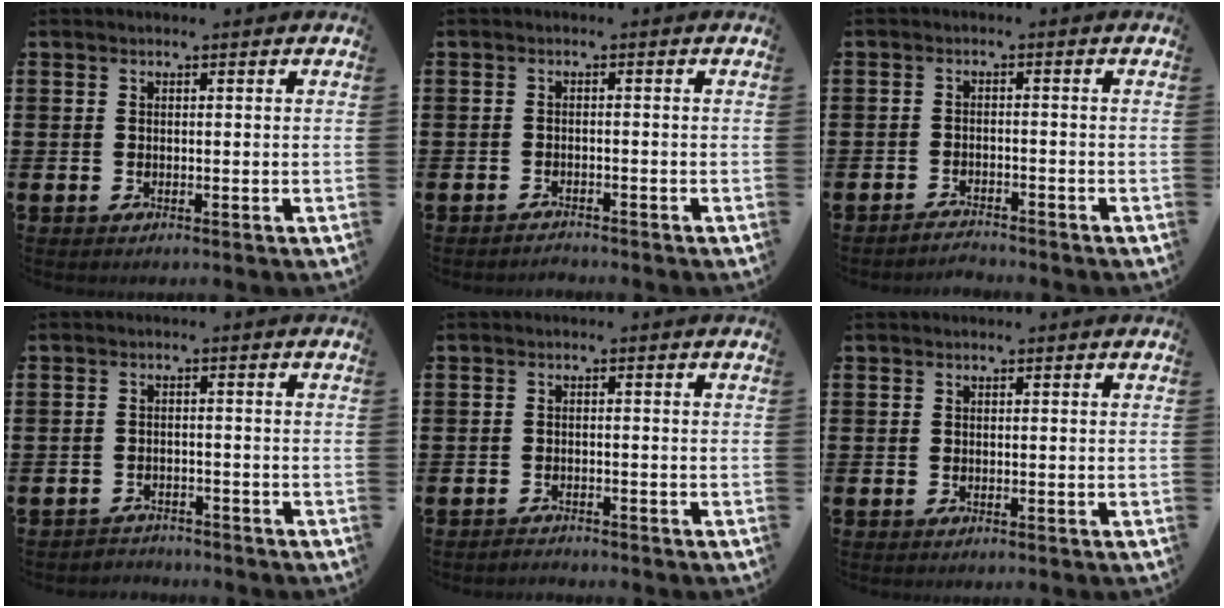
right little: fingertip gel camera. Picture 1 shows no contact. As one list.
[{"total": 1.2, "force": [-1.2, 0.0, -0.1], "torque": [-0.002, 0.004, -0.026]}, {"total": 2.0, "force": [-1.9, -0.1, -0.1], "torque": [-0.003, 0.005, -0.042]}, {"total": 1.7, "force": [-1.6, 0.3, -0.3], "torque": [-0.003, 0.004, -0.038]}, {"total": 1.2, "force": [-1.2, 0.1, -0.1], "torque": [-0.002, 0.004, -0.027]}, {"total": 0.0}]